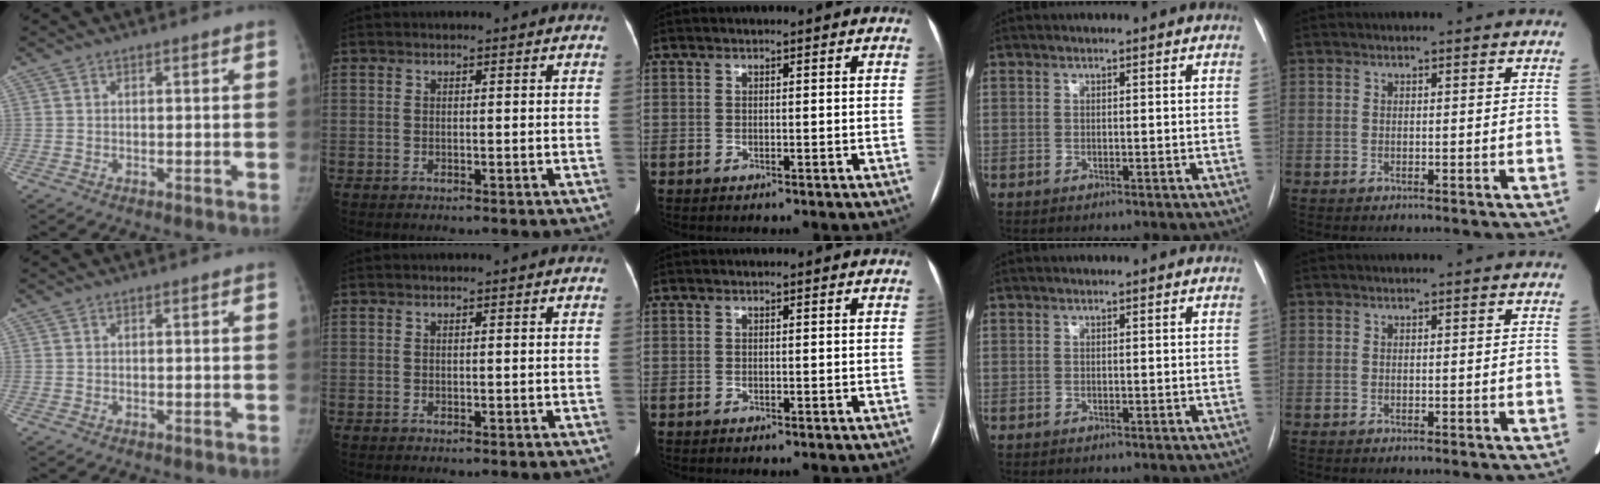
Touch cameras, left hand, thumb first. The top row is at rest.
{}